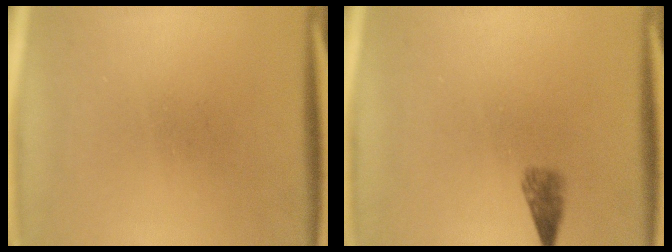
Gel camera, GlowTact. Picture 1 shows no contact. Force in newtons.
{"total": 1.9}